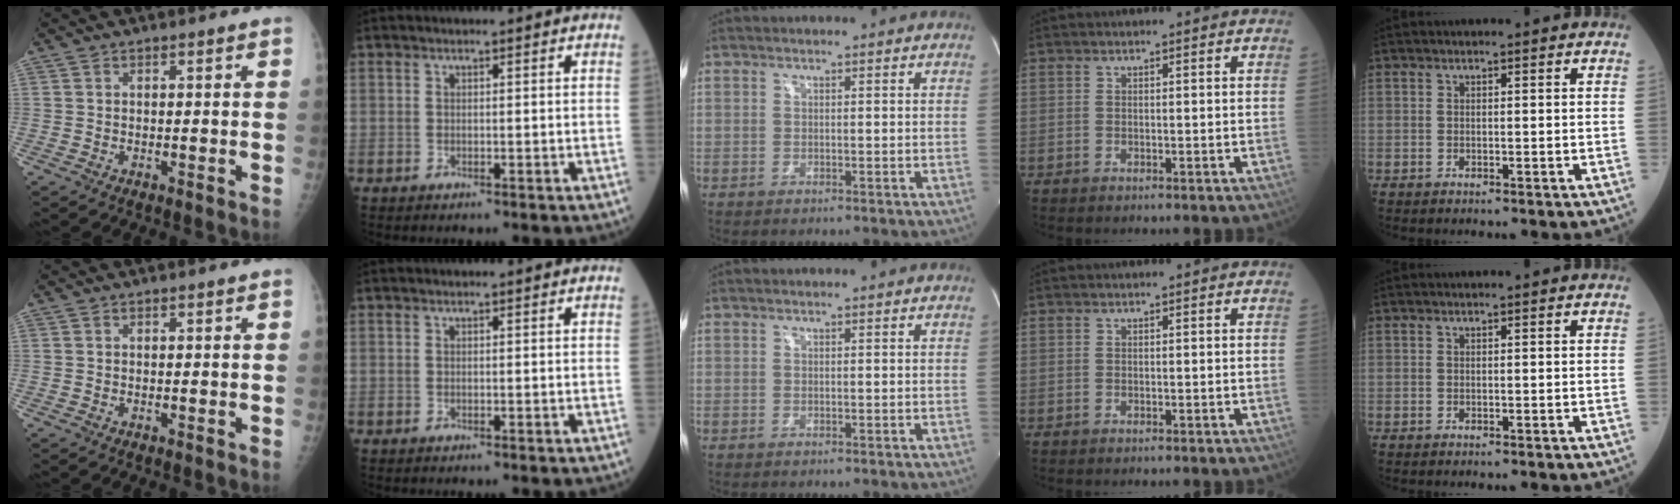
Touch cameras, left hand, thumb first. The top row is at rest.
{}